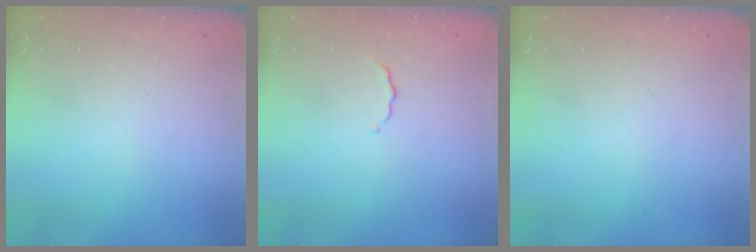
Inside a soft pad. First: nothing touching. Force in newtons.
{"total": 3.2, "press": 3.2, "slide": 0.4}
{"total": 0.0}